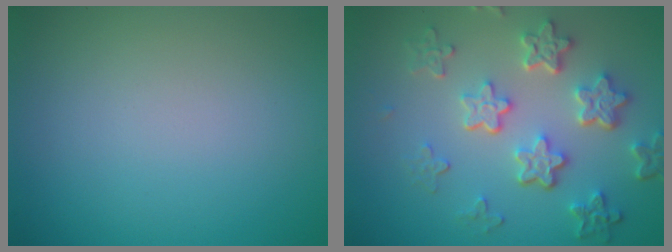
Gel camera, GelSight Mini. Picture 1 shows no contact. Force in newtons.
{"total": 5.8, "press": 4.3, "slide": 3.8}